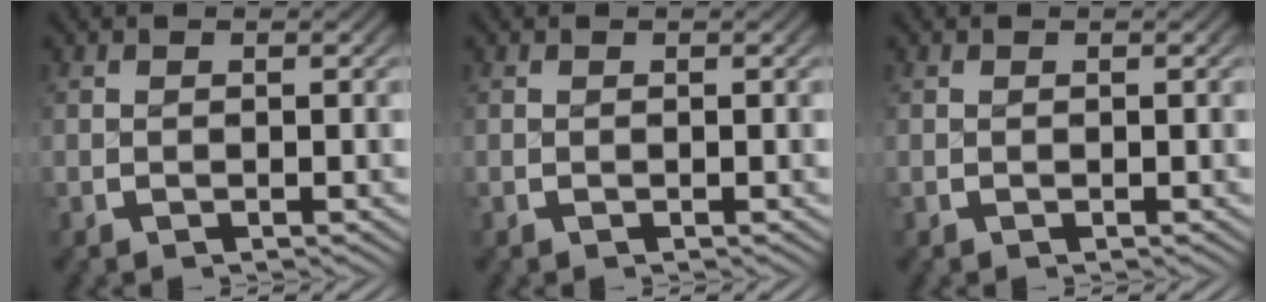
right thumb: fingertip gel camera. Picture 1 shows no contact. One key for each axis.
{"total": 0.0}
{"total": 0.0}